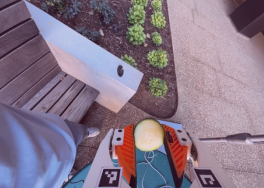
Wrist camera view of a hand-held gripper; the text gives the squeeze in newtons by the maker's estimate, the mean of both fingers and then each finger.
{"total": 11.8, "left": 12.5, "right": 11.1}